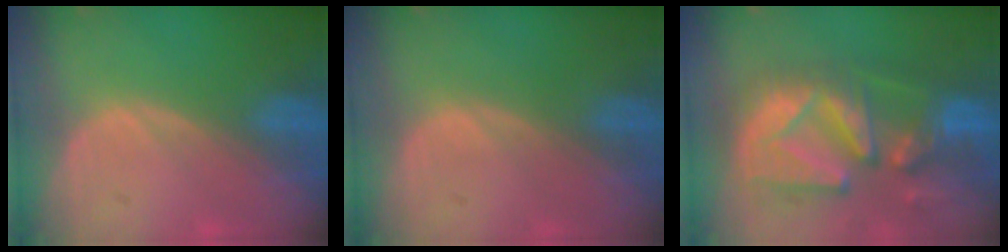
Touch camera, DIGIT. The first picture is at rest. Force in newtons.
{"total": 0.0}
{"total": 12.1, "press": 10.9, "slide": 5.2}